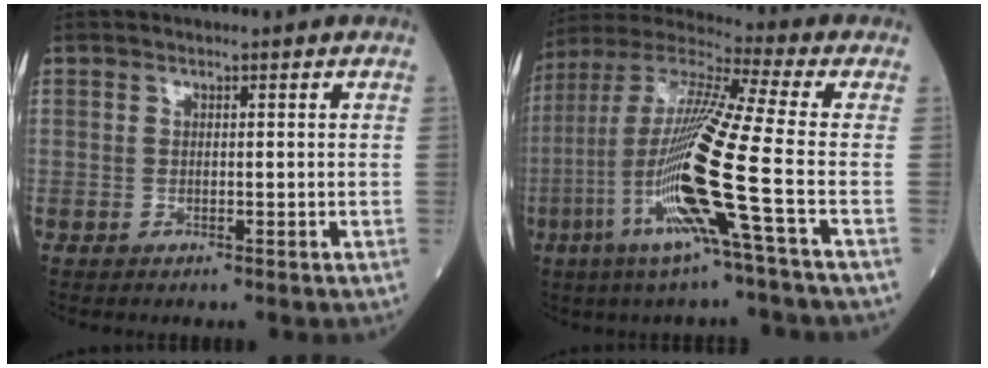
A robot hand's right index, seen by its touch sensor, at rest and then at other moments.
{"total": 19.9, "force": [-5.8, -0.6, 19.0], "torque": [-0.413, -0.027, -0.126]}